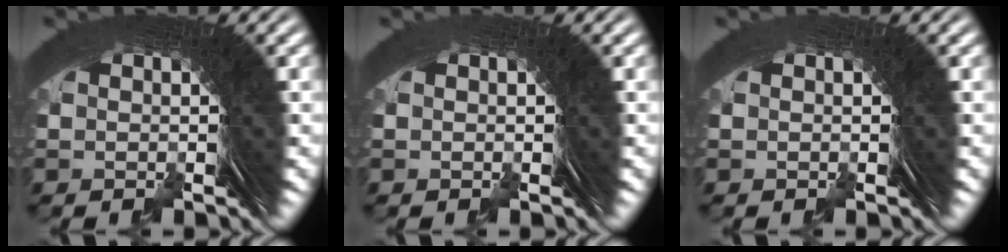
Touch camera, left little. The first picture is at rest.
{"total": 0.0}
{"total": 0.0}